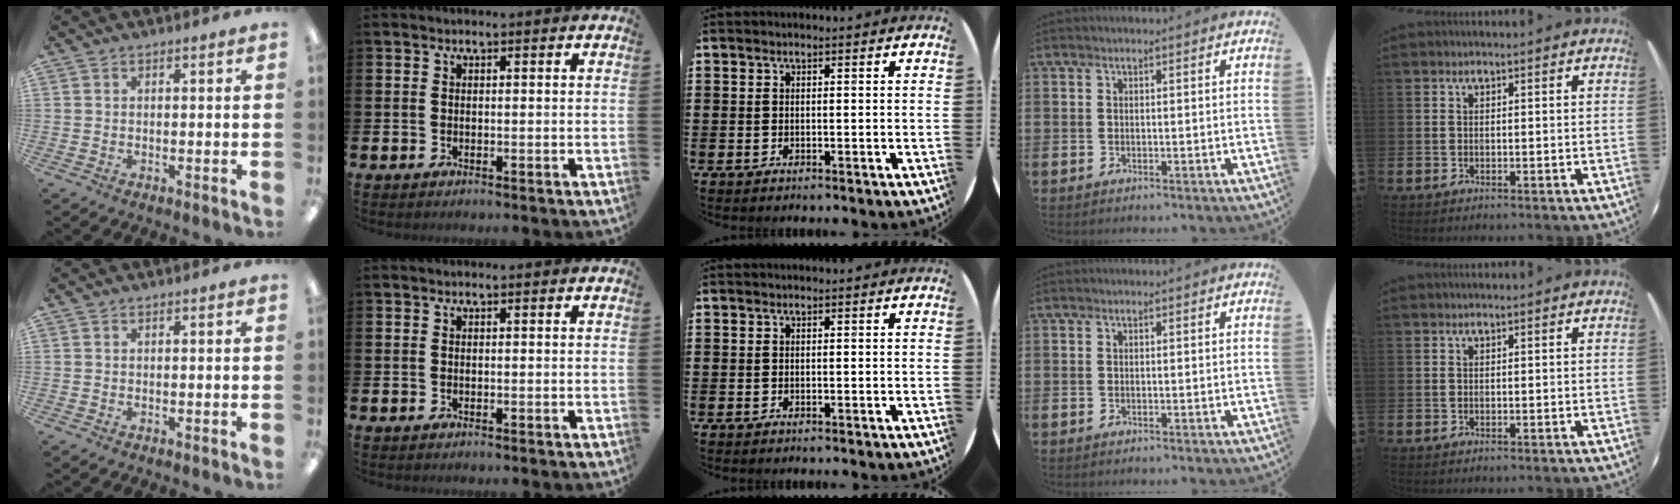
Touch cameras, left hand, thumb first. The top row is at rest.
{}